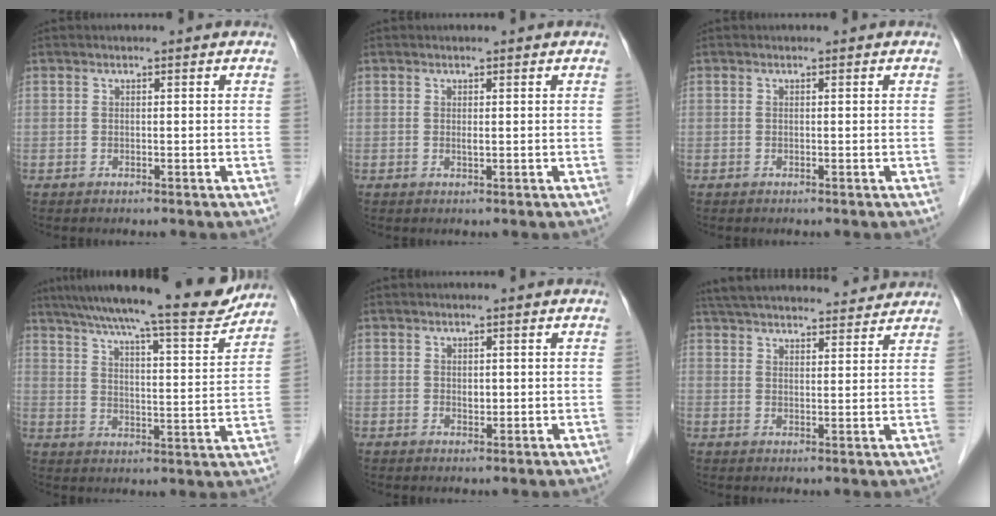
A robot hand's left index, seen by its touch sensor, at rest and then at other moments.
{"total": 0.6, "force": [0.1, 0.1, 0.6], "torque": [-0.015, -0.002, 0.002]}
{"total": 0.0}
{"total": 19.9, "force": [17.5, 1.1, 9.4], "torque": [-0.150, -0.014, 0.245]}
{"total": 1.1, "force": [0.2, 0.7, 0.9], "torque": [-0.013, -0.001, 0.005]}
{"total": 20.5, "force": [19.0, 3.8, 6.9], "torque": [-0.118, 0.040, 0.266]}